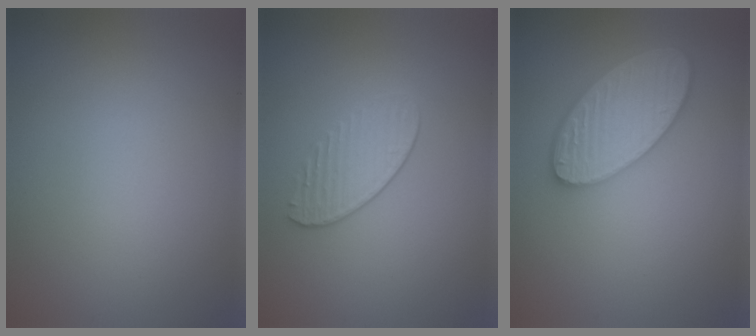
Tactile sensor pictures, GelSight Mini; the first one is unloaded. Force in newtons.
{"total": 1.8, "press": 1.3, "slide": 1.1}
{"total": 5.3, "press": 4.7, "slide": 2.5}